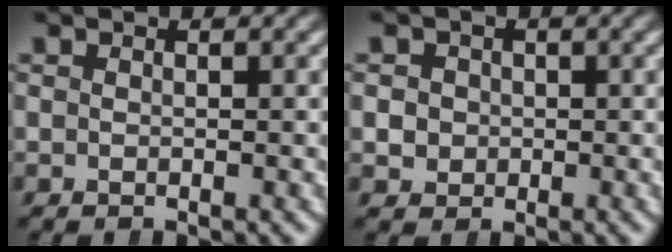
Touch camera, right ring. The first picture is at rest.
{"total": 2.8, "force": [-0.2, 2.7, 0.6], "torque": [-0.017, -0.008, 0.002]}